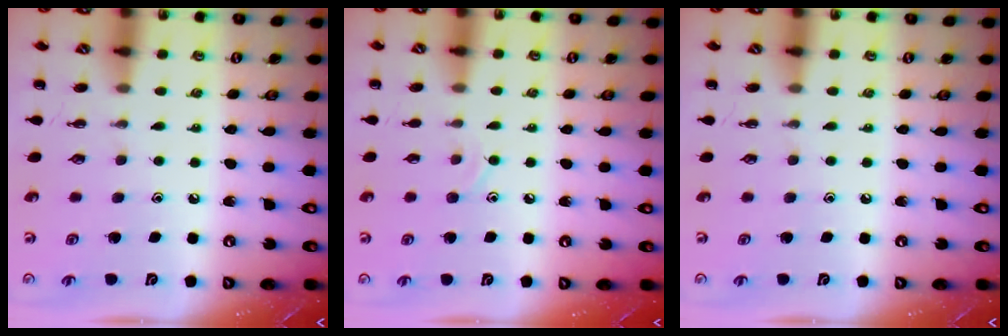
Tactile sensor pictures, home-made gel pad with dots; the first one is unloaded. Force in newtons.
{"total": 6.7, "press": 6.3, "slide": 2.3}
{"total": 0.0}